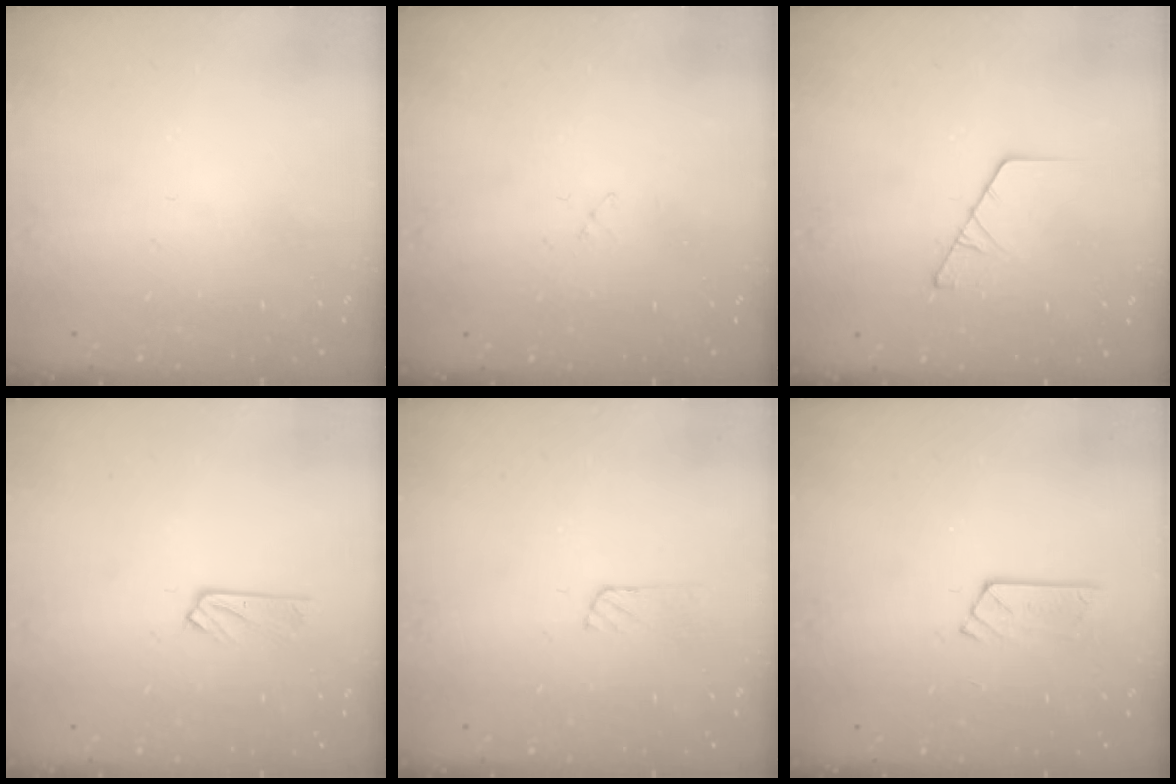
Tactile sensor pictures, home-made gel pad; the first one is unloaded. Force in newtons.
{"total": 2.7, "press": 2.7, "slide": 0.3}
{"total": 2.5, "press": 2.5, "slide": 0.3}
{"total": 2.5, "press": 2.5, "slide": 0.3}
{"total": 3.3, "press": 3.3, "slide": 0.3}
{"total": 3.9, "press": 3.9, "slide": 0.4}